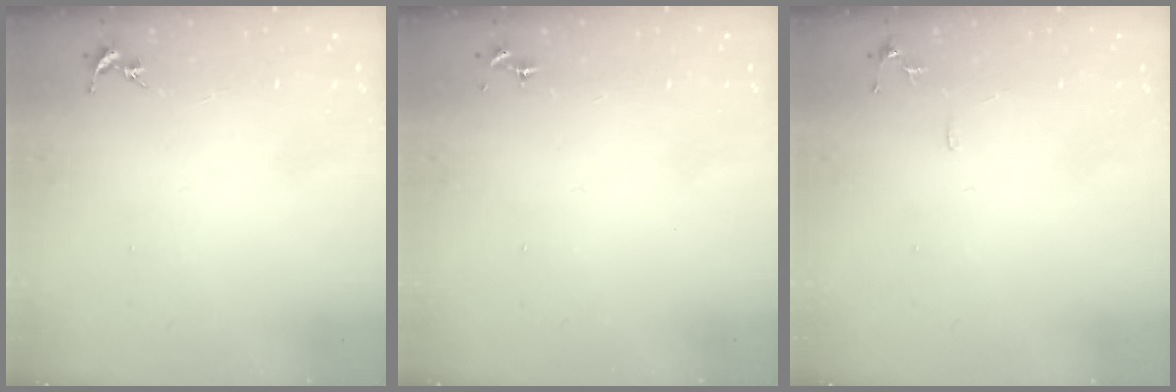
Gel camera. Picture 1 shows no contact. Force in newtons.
{"total": 0.0}
{"total": 5.7, "press": 5.6, "slide": 0.6}